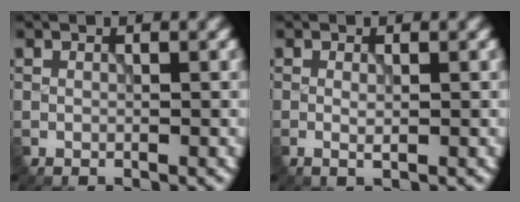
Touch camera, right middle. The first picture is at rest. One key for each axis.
{"total": 0.8, "fx": 0.0, "fy": 0.1, "fz": 0.8, "tx": -0.014, "ty": -0.002, "tz": -0.001}